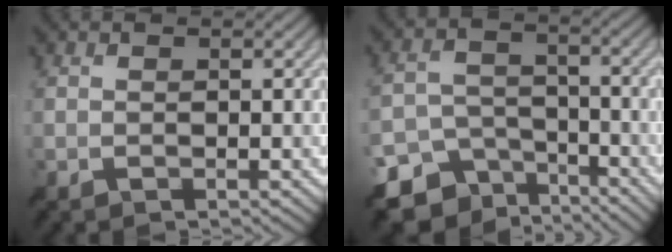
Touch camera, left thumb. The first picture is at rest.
{"total": 10.7, "force": [-7.4, 7.1, 3.0], "torque": [-0.075, -0.019, -0.114]}